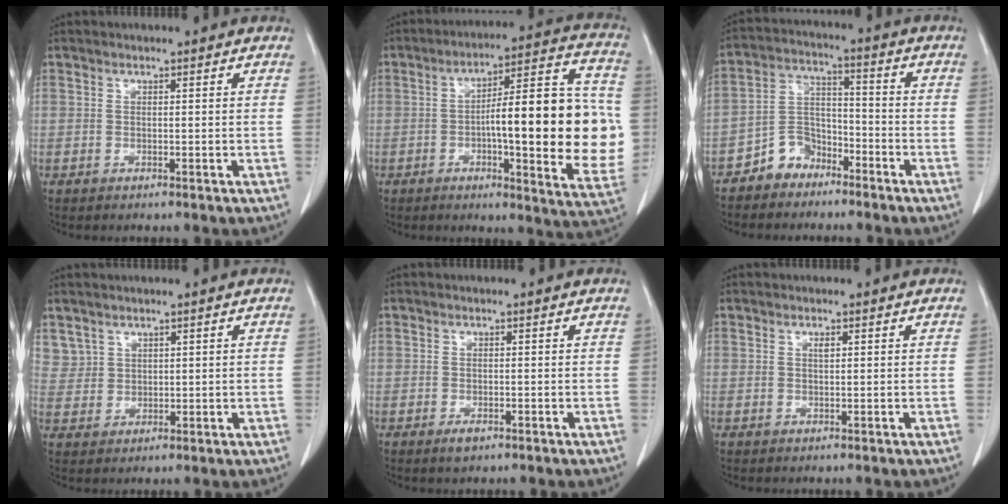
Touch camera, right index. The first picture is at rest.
{"total": 22.1, "force": [-1.5, 4.1, 21.7], "torque": [-0.252, 0.025, -0.014]}
{"total": 6.5, "force": [-4.8, 4.2, 1.4], "torque": [-0.027, 0.016, -0.089]}
{"total": 3.9, "force": [2.7, 2.8, 0.1], "torque": [0.009, 0.002, 0.060]}
{"total": 1.3, "force": [-0.7, 0.6, 0.8], "torque": [-0.015, 0.000, -0.007]}
{"total": 0.8, "force": [0.4, 0.2, 0.6], "torque": [-0.014, -0.001, 0.008]}